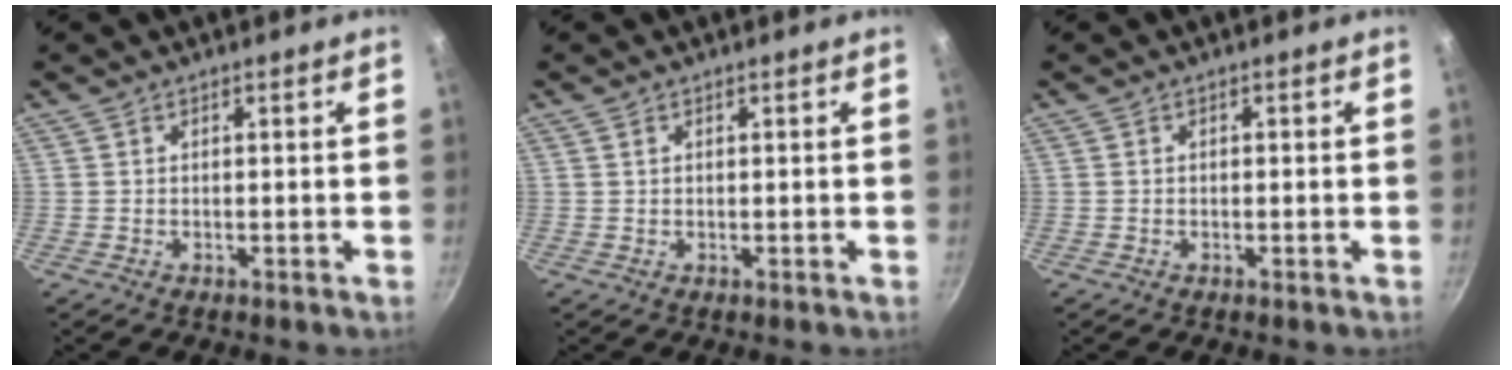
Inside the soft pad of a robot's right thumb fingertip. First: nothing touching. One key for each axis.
{"total": 0.7, "fx": 0.4, "fy": 0.4, "fz": 0.4, "tx": -0.007, "ty": 0.001, "tz": 0.009}
{"total": 0.0}